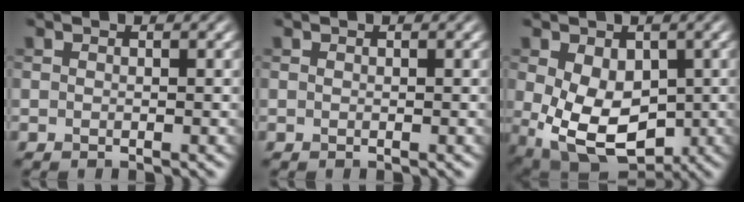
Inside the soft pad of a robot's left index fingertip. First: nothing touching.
{"total": 0.0}
{"total": 9.0, "force": [-1.1, 6.0, 6.6], "torque": [-0.123, -0.028, -0.009]}